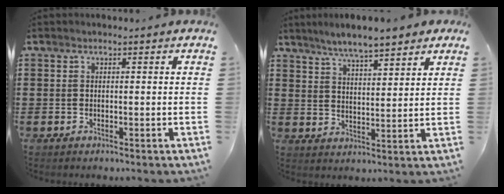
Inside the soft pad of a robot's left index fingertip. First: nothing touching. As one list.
[{"total": 5.5, "force": [5.0, 0.7, 2.3], "torque": [-0.063, -0.011, 0.088]}]